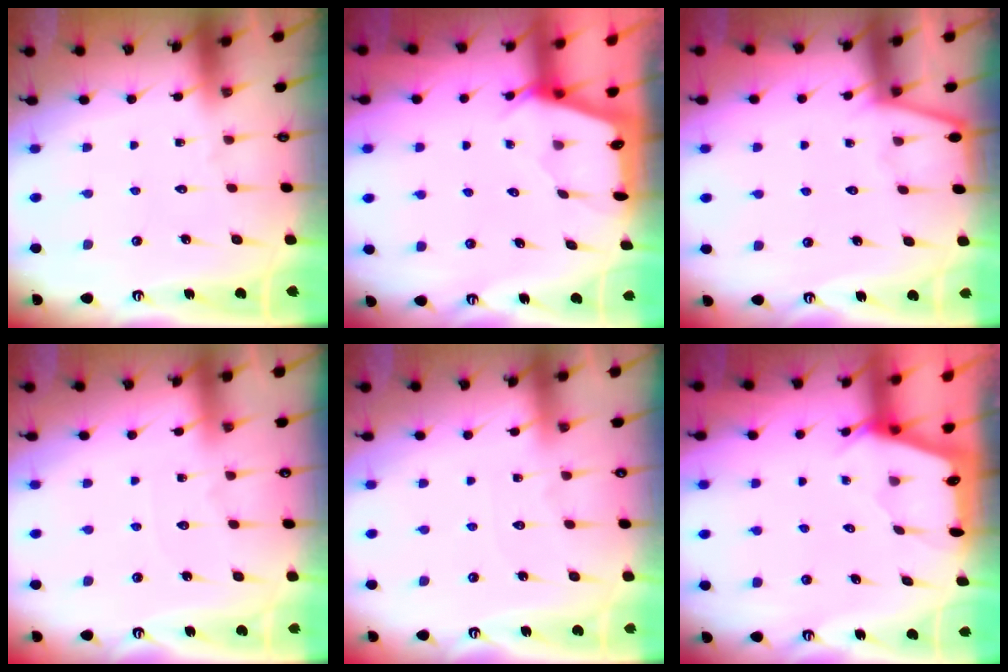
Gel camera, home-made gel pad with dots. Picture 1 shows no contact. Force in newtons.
{"total": 2.3, "press": 2.2, "slide": 0.3}
{"total": 2.4, "press": 2.4, "slide": 0.2}
{"total": 2.9, "press": 2.9, "slide": 0.4}
{"total": 2.5, "press": 2.5, "slide": 0.4}
{"total": 2.3, "press": 2.2, "slide": 0.3}